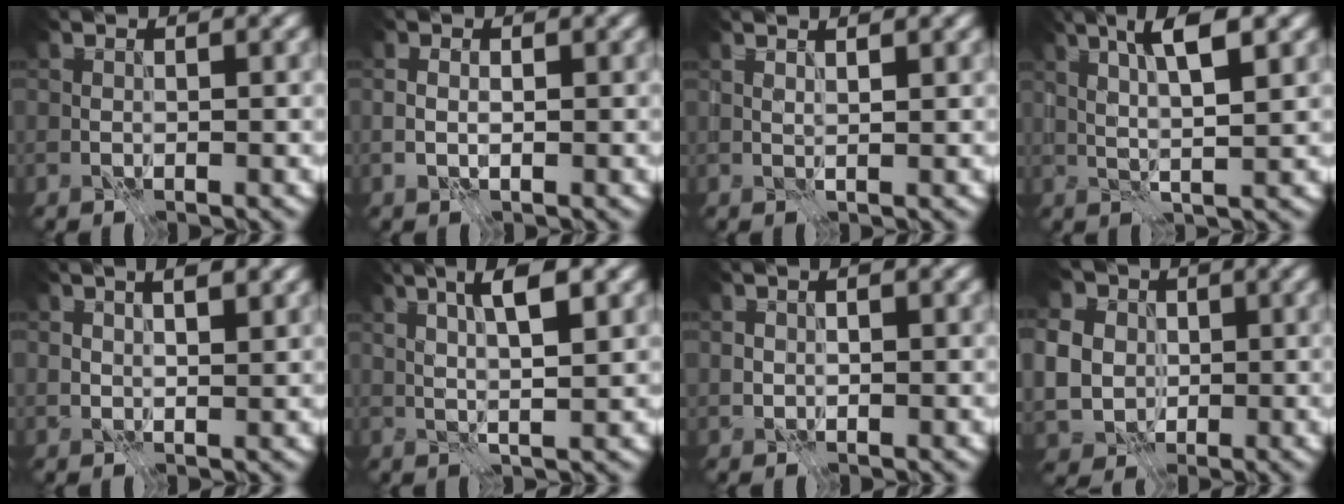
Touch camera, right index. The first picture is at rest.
{"total": 1.2, "force": [0.0, 0.8, 1.0], "torque": [-0.021, 0.000, 0.001]}
{"total": 2.1, "force": [1.3, 0.6, 1.5], "torque": [-0.014, -0.003, 0.003]}
{"total": 5.3, "force": [2.1, 1.0, 4.7], "torque": [-0.085, 0.003, 0.038]}
{"total": 2.7, "force": [1.4, 1.2, 1.9], "torque": [-0.029, -0.002, 0.026]}
{"total": 4.9, "force": [1.9, 1.0, 4.4], "torque": [-0.076, 0.003, 0.032]}
{"total": 0.9, "force": [0.2, 0.7, 0.6], "torque": [-0.014, 0.001, 0.003]}
{"total": 8.4, "force": [0.9, 7.5, 3.8], "torque": [-0.093, 0.015, -0.006]}